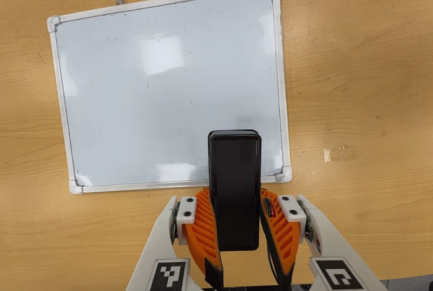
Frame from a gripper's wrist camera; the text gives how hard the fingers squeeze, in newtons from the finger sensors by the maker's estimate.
{"total": 6.4, "left": 5.4, "right": 7.4}